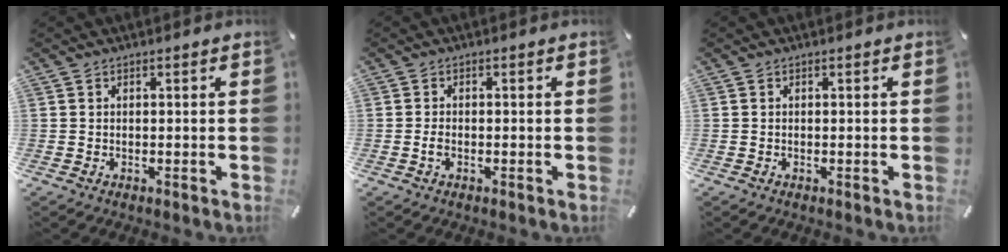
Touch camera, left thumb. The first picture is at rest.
{"total": 1.4, "force": [-0.6, 0.7, 1.1], "torque": [-0.026, 0.001, -0.013]}
{"total": 0.0}